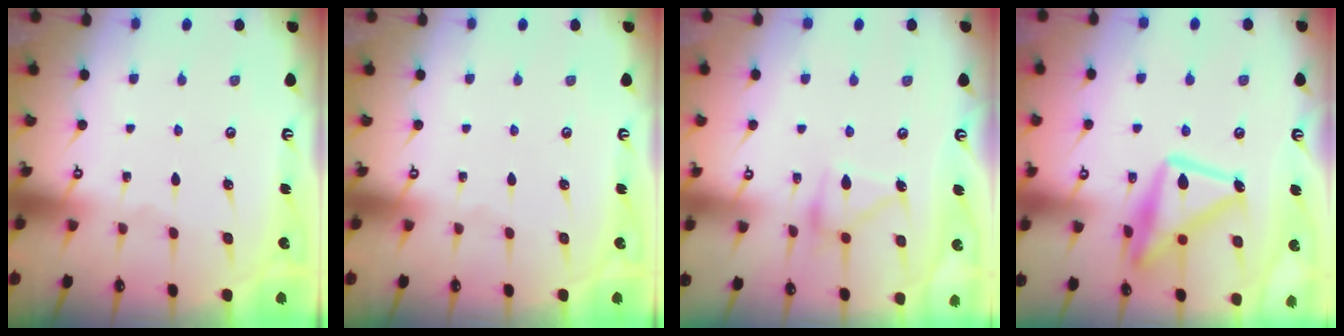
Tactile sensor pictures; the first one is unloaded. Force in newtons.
{"total": 0.0}
{"total": 14.3, "press": 14.2, "slide": 0.8}
{"total": 17.6, "press": 17.5, "slide": 1.2}